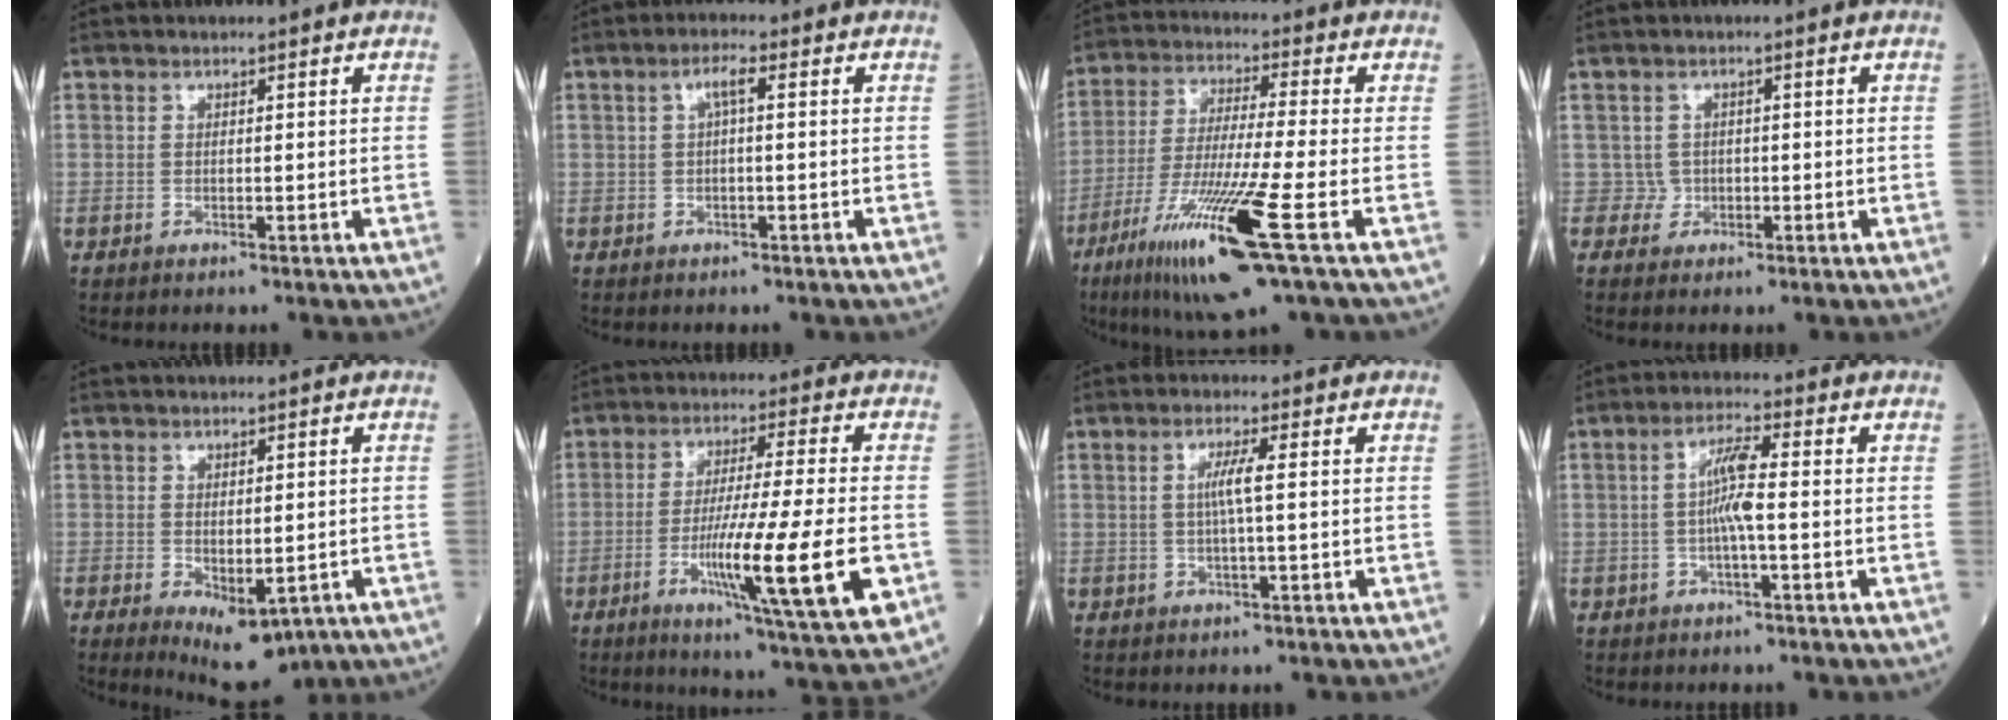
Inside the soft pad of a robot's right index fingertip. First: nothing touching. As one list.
[{"total": 2.4, "force": [0.5, 0.3, 2.3], "torque": [-0.048, 0.007, 0.009]}, {"total": 15.5, "force": [-7.4, -0.4, 13.6], "torque": [-0.282, -0.040, -0.135]}, {"total": 1.6, "force": [-0.4, 1.6, -0.2], "torque": [0.011, 0.008, -0.010]}, {"total": 7.6, "force": [-3.2, 3.4, 6.0], "torque": [-0.090, -0.017, -0.034]}, {"total": 15.5, "force": [-4.5, -0.5, 14.8], "torque": [-0.256, -0.033, -0.075]}, {"total": 3.0, "force": [0.2, -0.4, 3.0], "torque": [-0.061, -0.001, 0.003]}, {"total": 4.6, "force": [-0.6, 0.3, 4.5], "torque": [-0.087, 0.009, -0.010]}]